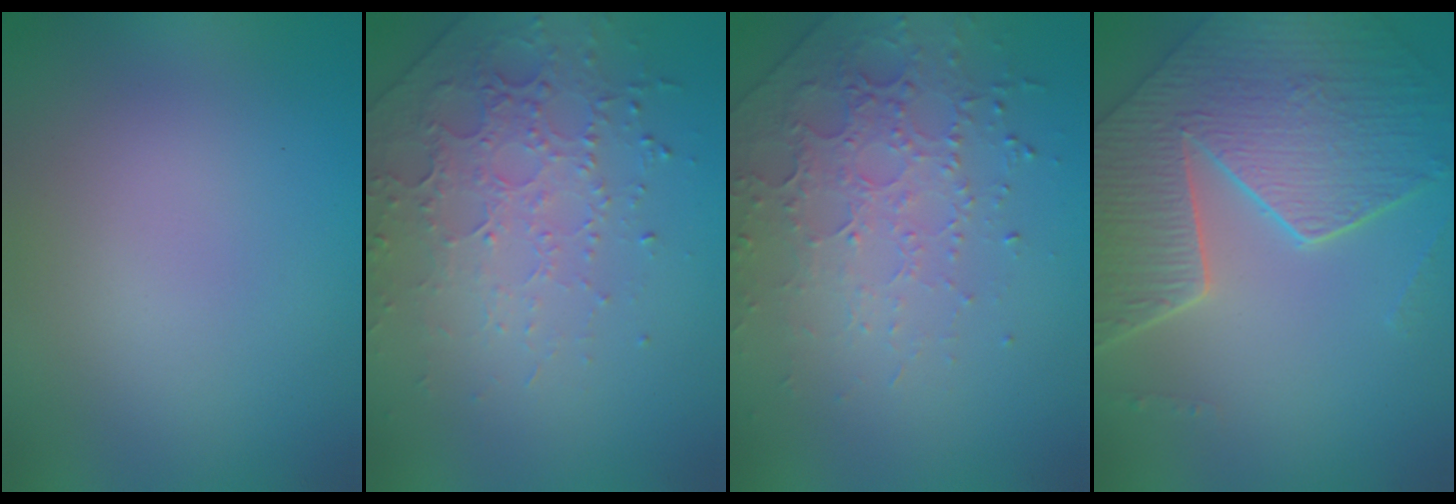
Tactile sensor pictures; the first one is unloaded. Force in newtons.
{"total": 4.5, "press": 3.1, "slide": 3.2}
{"total": 4.5, "press": 3.1, "slide": 3.2}
{"total": 9.0, "press": 6.4, "slide": 6.4}